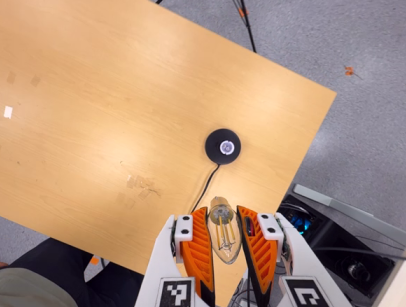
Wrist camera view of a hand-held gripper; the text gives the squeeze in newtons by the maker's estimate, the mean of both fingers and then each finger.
{"total": 19.7, "left": 21.8, "right": 17.6}